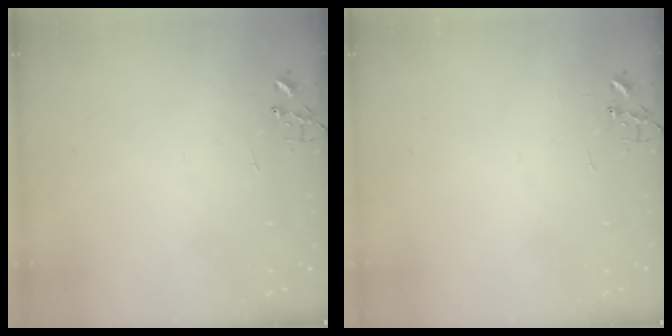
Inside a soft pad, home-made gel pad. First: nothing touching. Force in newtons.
{"total": 0.0}